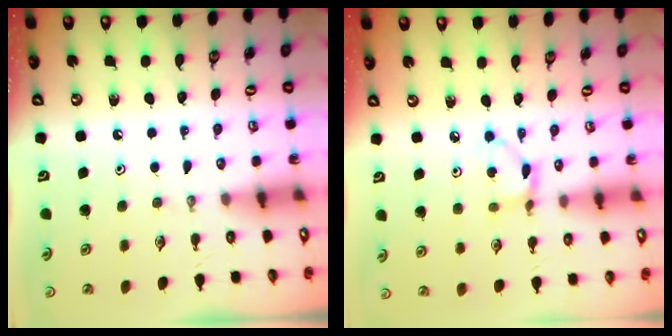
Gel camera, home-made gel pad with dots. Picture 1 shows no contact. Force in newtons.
{"total": 3.8, "press": 3.8, "slide": 0.2}